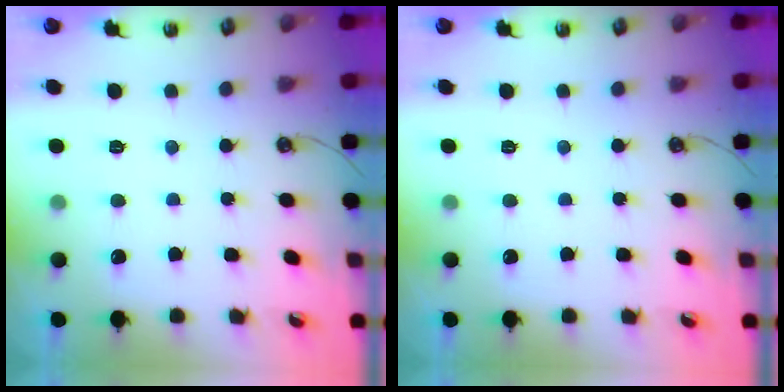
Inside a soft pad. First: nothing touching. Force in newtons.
{"total": 0.0}